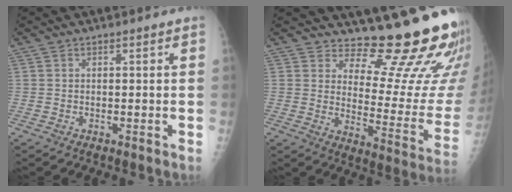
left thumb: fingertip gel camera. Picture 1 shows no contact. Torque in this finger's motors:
{"motor_torque": [1.09, 0.99, 0.02, -0.36, 0.02]}